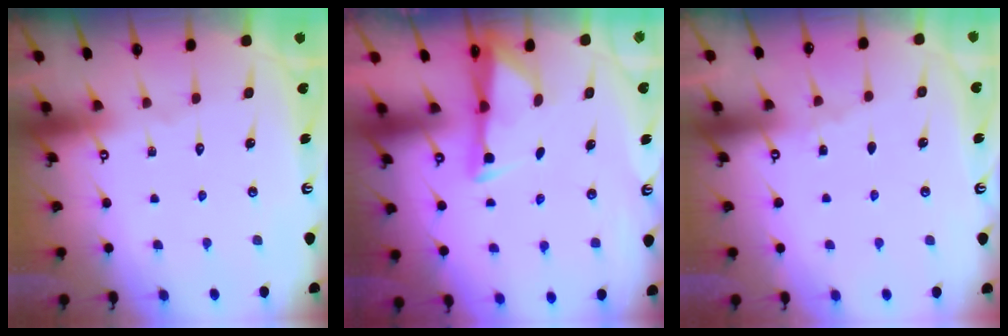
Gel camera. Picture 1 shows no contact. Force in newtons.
{"total": 2.9, "press": 2.9, "slide": 0.4}
{"total": 3.4, "press": 3.4, "slide": 0.5}